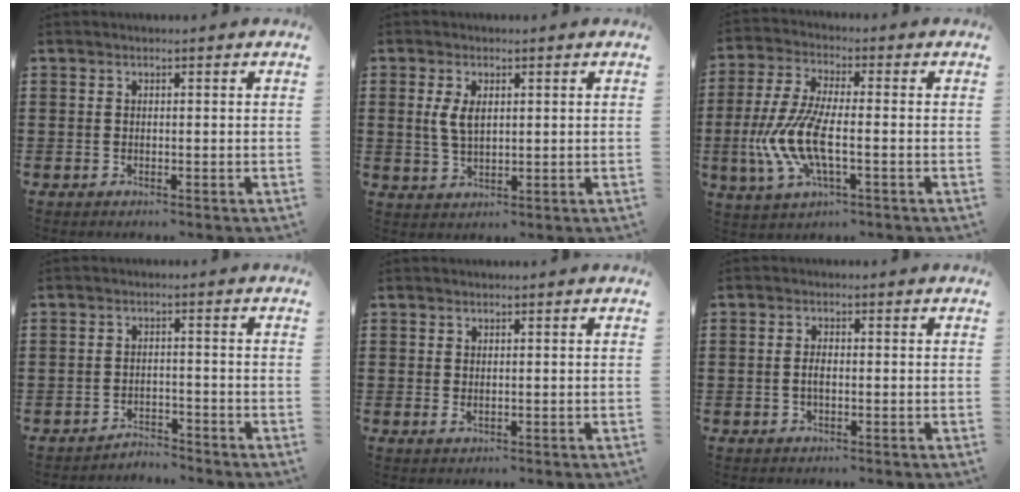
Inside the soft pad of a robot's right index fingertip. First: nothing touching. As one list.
[{"total": 4.1, "force": [0.9, 2.0, 3.5], "torque": [-0.081, 0.004, 0.013]}, {"total": 9.8, "force": [-2.6, 3.7, 8.6], "torque": [-0.209, -0.016, -0.056]}, {"total": 2.7, "force": [-2.7, 0.2, -0.2], "torque": [-0.005, 0.002, -0.059]}, {"total": 0.6, "force": [0.2, 0.0, 0.5], "torque": [-0.011, -0.001, 0.004]}, {"total": 1.9, "force": [-0.2, 0.8, 1.7], "torque": [-0.033, 0.003, -0.005]}]